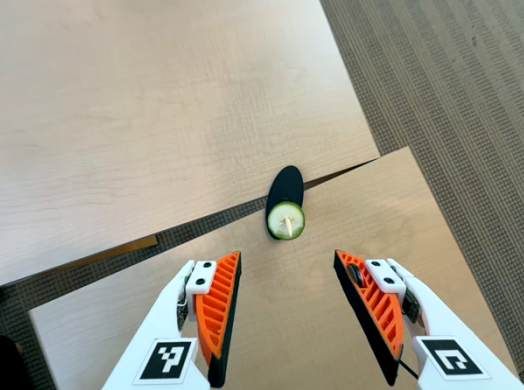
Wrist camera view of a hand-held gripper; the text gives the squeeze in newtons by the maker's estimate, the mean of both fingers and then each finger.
{"total": 0.7, "left": 0.5, "right": 0.9}